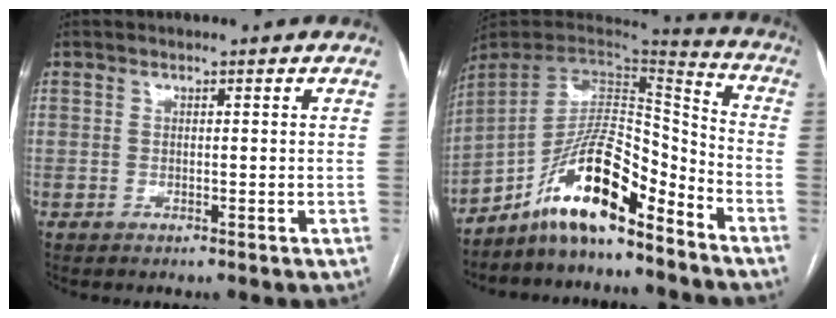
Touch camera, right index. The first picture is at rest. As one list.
[{"total": 13.8, "force": [-10.0, 3.0, 9.0], "torque": [-0.153, 0.025, -0.178]}]